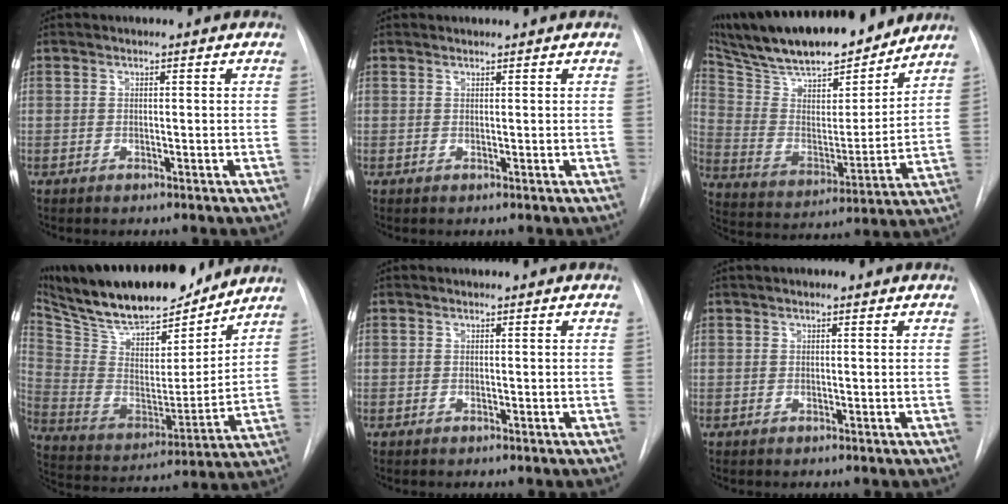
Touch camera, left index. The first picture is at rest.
{"total": 0.7, "force": [0.7, 0.0, 0.0], "torque": [-0.005, 0.008, 0.015]}
{"total": 25.7, "force": [21.8, 5.8, 12.3], "torque": [-0.221, 0.009, 0.340]}
{"total": 24.3, "force": [20.9, 6.4, 10.7], "torque": [-0.203, -0.003, 0.337]}
{"total": 0.0}
{"total": 1.4, "force": [1.0, 0.2, 0.9], "torque": [-0.014, 0.014, 0.013]}